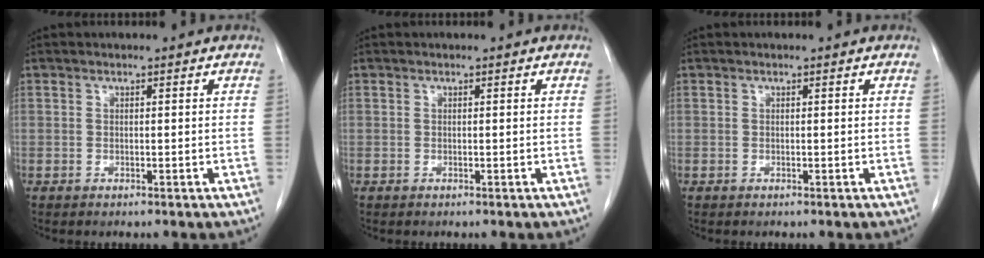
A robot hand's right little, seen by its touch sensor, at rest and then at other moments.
{"total": 0.0}
{"total": 0.0}